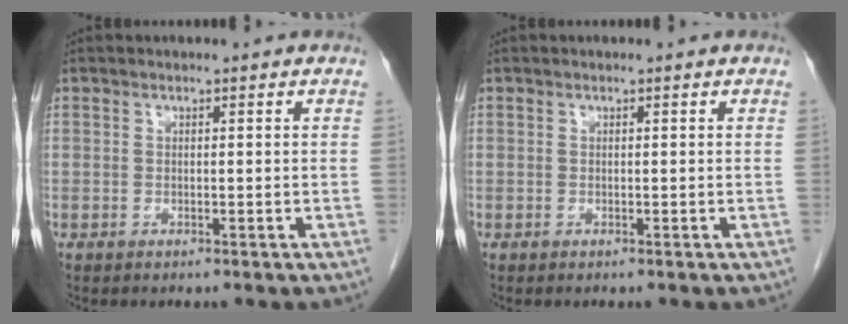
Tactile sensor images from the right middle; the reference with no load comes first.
{"total": 0.0}